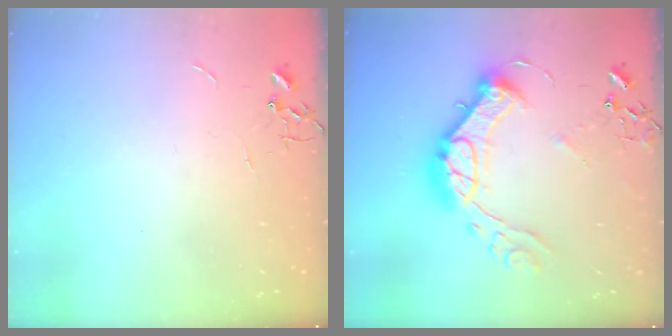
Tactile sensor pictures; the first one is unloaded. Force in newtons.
{"total": 20.0, "press": 19.9, "slide": 1.5}